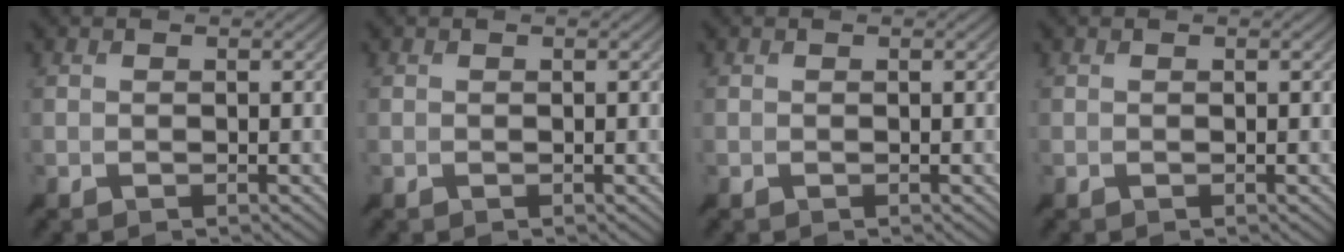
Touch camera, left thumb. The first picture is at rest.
{"total": 0.0}
{"total": 0.0}
{"total": 0.0}